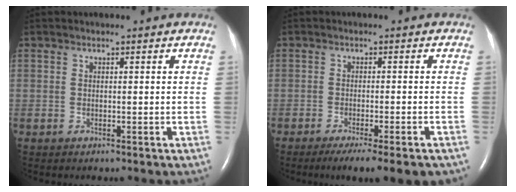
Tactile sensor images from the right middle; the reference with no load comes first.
{"total": 9.6, "force": [-7.3, 0.8, 6.1], "torque": [-0.072, -0.016, -0.105]}